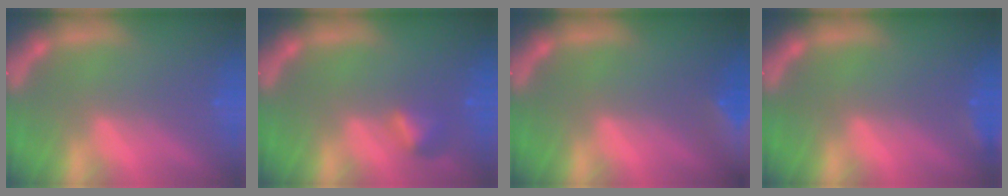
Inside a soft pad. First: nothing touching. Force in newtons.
{"total": 1.9}
{"total": 9.4}
{"total": 1.4}